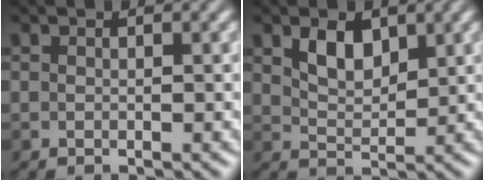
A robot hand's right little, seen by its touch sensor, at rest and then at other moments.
{"total": 2.8, "force": [1.5, 1.6, 1.8], "torque": [-0.035, 0.000, 0.031]}